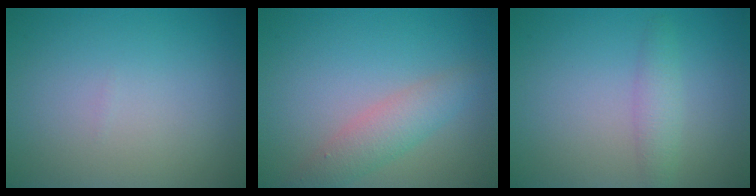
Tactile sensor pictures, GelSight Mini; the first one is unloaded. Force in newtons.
{"total": 3.0, "press": 3.0, "slide": 0.1}
{"total": 1.9, "press": 1.9, "slide": 0.1}